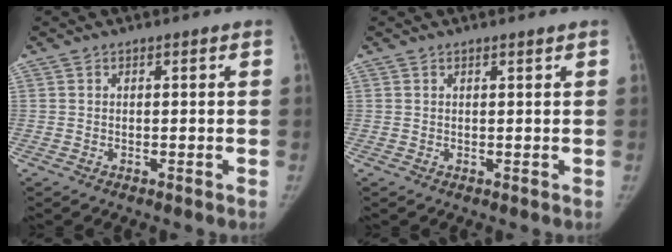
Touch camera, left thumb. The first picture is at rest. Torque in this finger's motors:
{"motor_torque": [-0.39, 0.10, -0.23, 0.50, -0.06]}